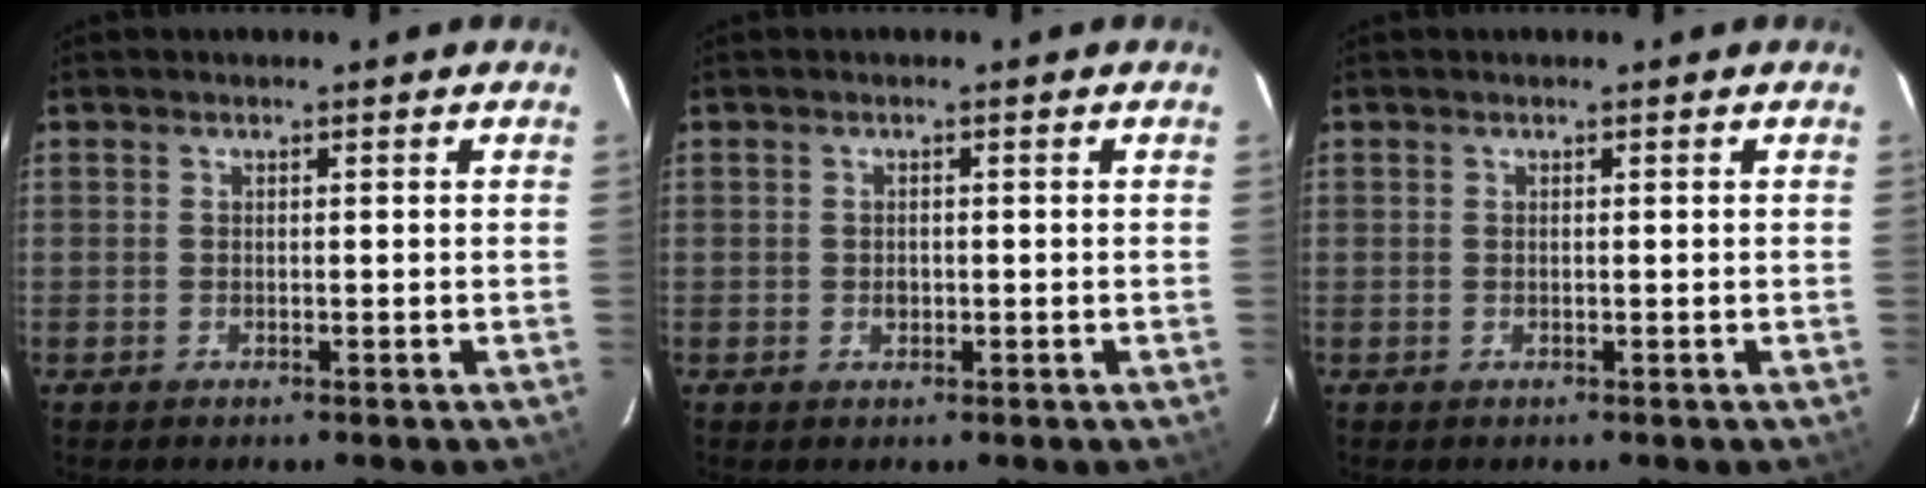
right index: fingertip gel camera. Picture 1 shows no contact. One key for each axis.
{"total": 1.1, "fx": -0.2, "fy": 1.0, "fz": 0.4, "tx": -0.007, "ty": 0.003, "tz": -0.002}
{"total": 0.0}